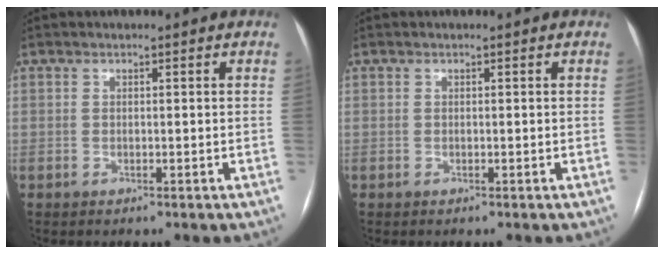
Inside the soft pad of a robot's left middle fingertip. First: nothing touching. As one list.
[{"total": 0.0}]